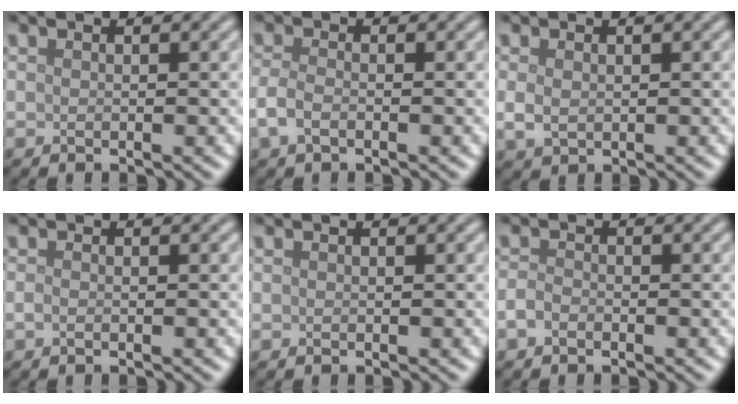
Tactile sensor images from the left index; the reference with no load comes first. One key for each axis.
{"total": 2.0, "fx": -0.9, "fy": 1.0, "fz": 1.4, "tx": -0.034, "ty": 0.000, "tz": -0.024}
{"total": 1.7, "fx": 0.0, "fy": 1.3, "fz": 1.1, "tx": -0.027, "ty": -0.001, "tz": 0.004}
{"total": 0.5, "fx": -0.3, "fy": 0.2, "fz": 0.4, "tx": -0.010, "ty": -0.003, "tz": -0.006}
{"total": 0.0}
{"total": 1.2, "fx": -0.7, "fy": 0.7, "fz": 0.6, "tx": -0.013, "ty": 0.001, "tz": -0.018}